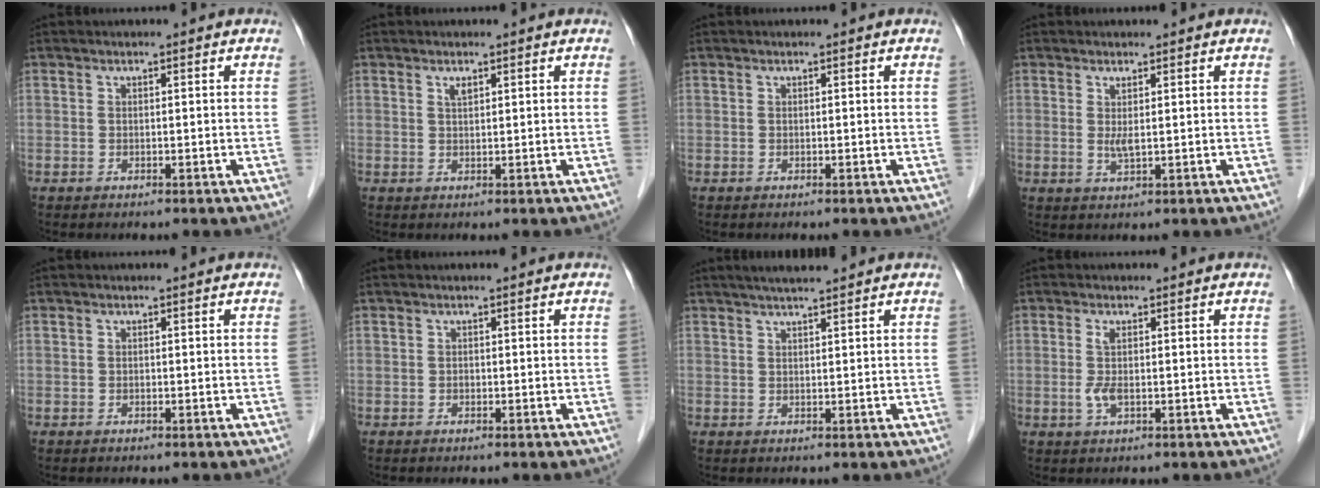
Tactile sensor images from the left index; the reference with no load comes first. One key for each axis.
{"total": 1.0, "fx": 0.6, "fy": 0.2, "fz": 0.7, "tx": -0.014, "ty": 0.001, "tz": 0.014}
{"total": 0.0}
{"total": 1.8, "fx": 0.3, "fy": 0.1, "fz": 1.8, "tx": -0.040, "ty": -0.006, "tz": 0.010}
{"total": 0.0}
{"total": 0.0}
{"total": 3.8, "fx": 3.3, "fy": -0.2, "fz": 2.0, "tx": -0.030, "ty": 0.016, "tz": 0.055}
{"total": 2.3, "fx": -0.3, "fy": 0.6, "fz": 2.2, "tx": -0.055, "ty": -0.005, "tz": -0.003}